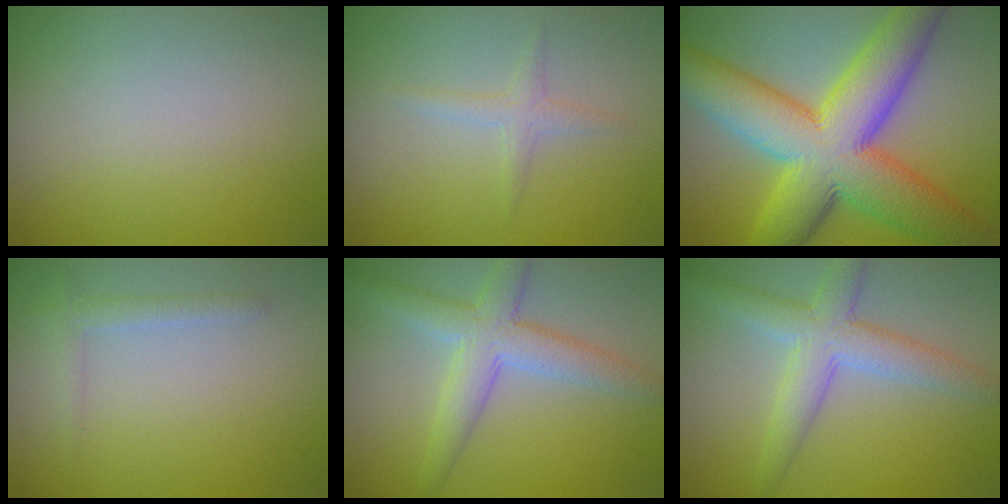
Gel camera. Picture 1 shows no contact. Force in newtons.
{"total": 1.3, "press": 1.3, "slide": 0.0}
{"total": 13.5, "press": 13.5, "slide": 0.2}
{"total": 1.4, "press": 1.4, "slide": 0.1}
{"total": 4.6, "press": 4.6, "slide": 0.3}
{"total": 4.6, "press": 4.6, "slide": 0.3}